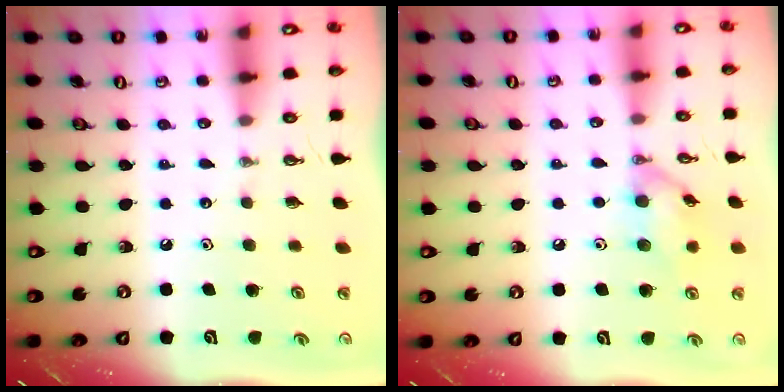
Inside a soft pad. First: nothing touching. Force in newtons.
{"total": 10.8, "press": 10.8, "slide": 0.3}